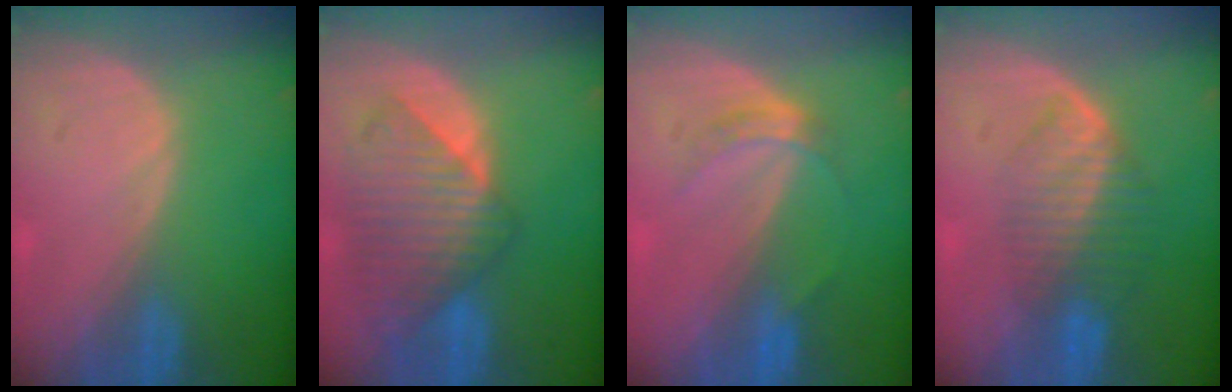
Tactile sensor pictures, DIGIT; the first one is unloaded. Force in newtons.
{"total": 9.4, "press": 8.3, "slide": 4.3}
{"total": 3.2, "press": 2.9, "slide": 1.3}
{"total": 6.7, "press": 6.0, "slide": 2.9}